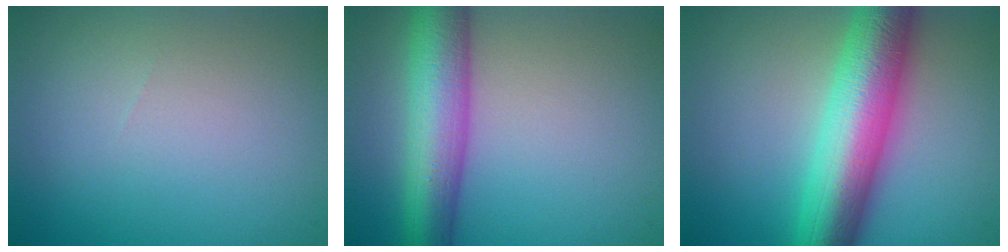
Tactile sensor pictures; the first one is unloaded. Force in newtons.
{"total": 8.3, "press": 8.3, "slide": 0.2}
{"total": 9.9, "press": 9.9, "slide": 0.1}